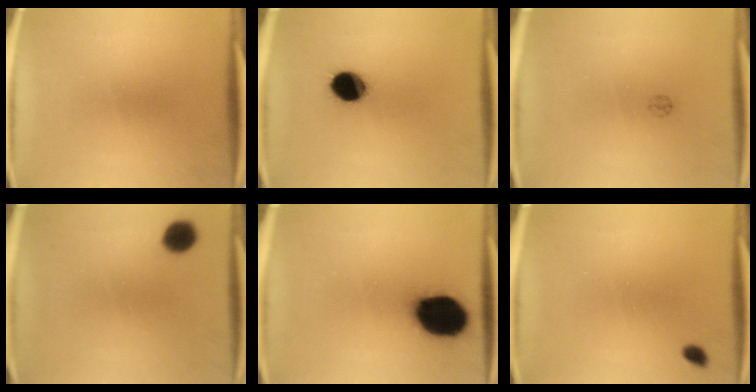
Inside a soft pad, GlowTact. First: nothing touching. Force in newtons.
{"total": 9.6}
{"total": 1.0}
{"total": 5.3}
{"total": 18.2}
{"total": 1.3}